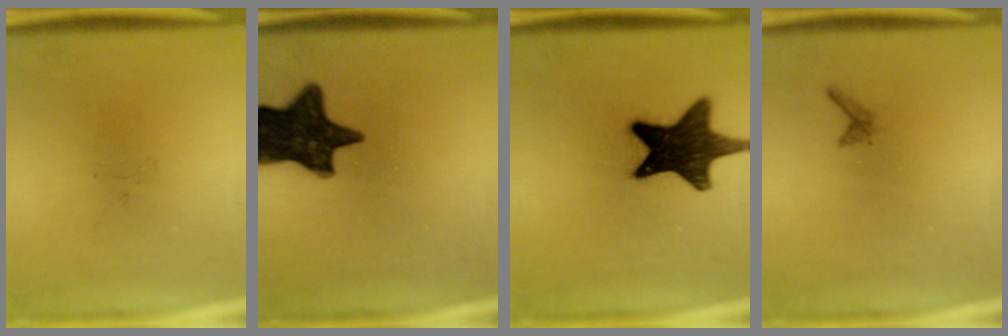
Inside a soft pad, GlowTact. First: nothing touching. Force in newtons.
{"total": 15.0}
{"total": 16.2}
{"total": 0.6}